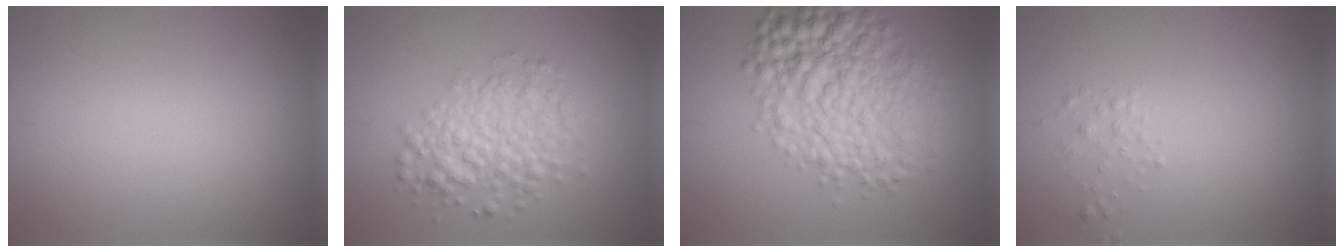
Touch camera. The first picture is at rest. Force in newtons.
{"total": 4.5, "press": 4.5, "slide": 0.1}
{"total": 7.5, "press": 7.5, "slide": 0.1}
{"total": 1.0, "press": 1.0, "slide": 0.1}